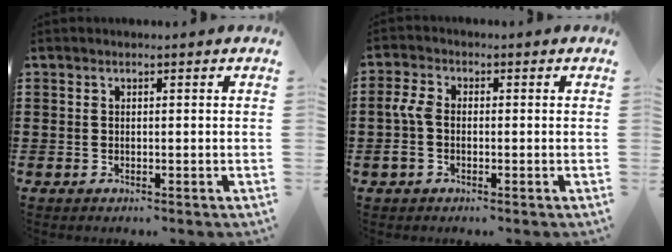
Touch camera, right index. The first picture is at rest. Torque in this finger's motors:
{"motor_torque": [1.36, 0.74, 0.37, 0.05]}